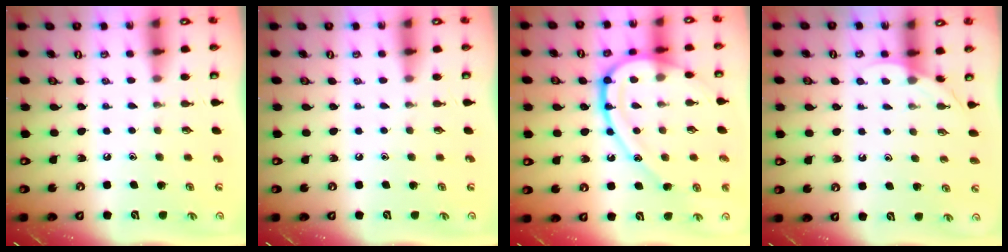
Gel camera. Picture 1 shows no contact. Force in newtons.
{"total": 0.0}
{"total": 18.7, "press": 18.7, "slide": 1.2}
{"total": 3.4, "press": 3.4, "slide": 0.2}